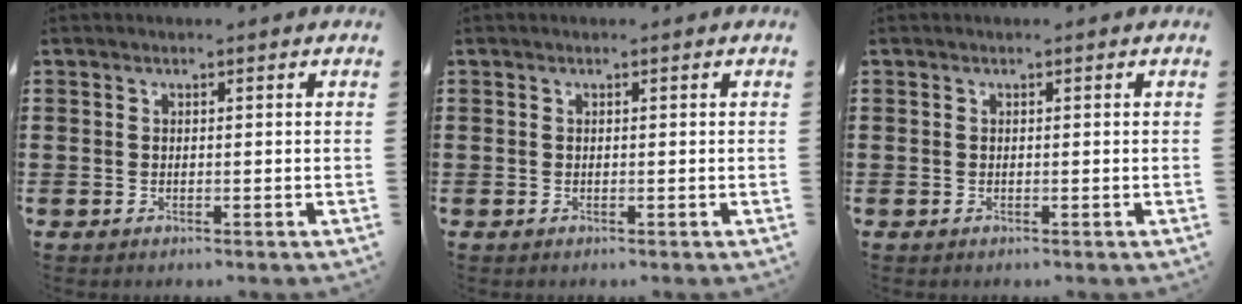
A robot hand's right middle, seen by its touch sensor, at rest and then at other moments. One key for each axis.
{"total": 0.0}
{"total": 0.0}